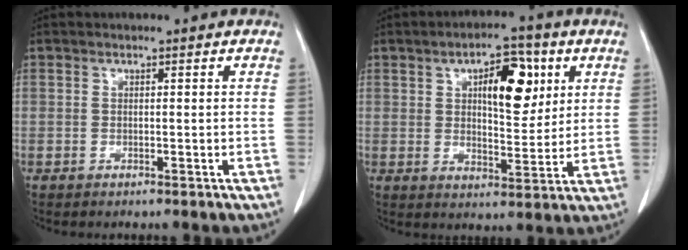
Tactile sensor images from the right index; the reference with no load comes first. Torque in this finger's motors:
{"motor_torque": [0.08, 0.08, 0.09, 0.01]}